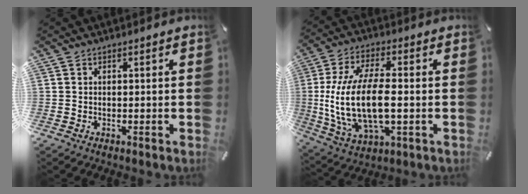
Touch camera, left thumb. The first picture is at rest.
{"total": 17.3, "force": [-0.8, 8.5, 15.0], "torque": [-0.320, -0.008, -0.011]}